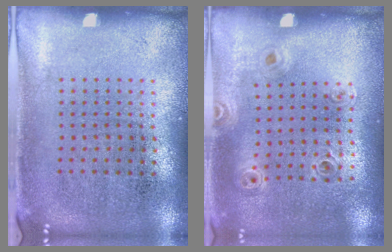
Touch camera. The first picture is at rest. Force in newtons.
{"total": 0.9, "press": 0.9, "slide": 0.3}